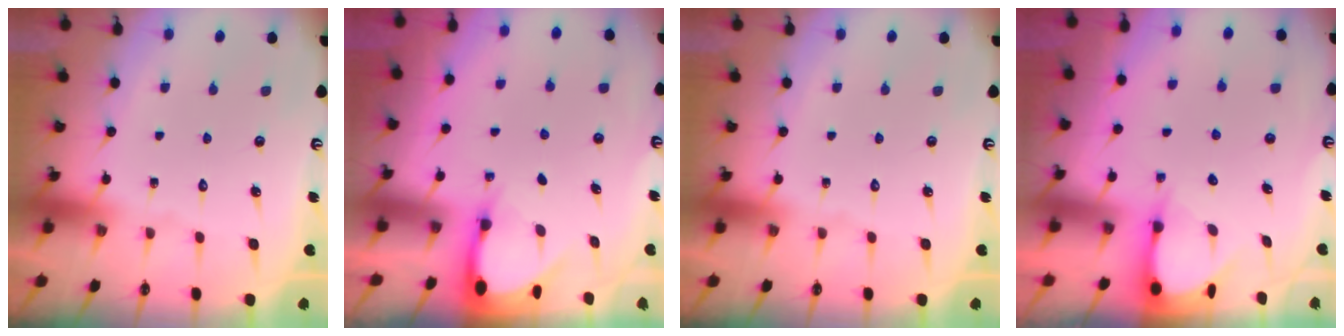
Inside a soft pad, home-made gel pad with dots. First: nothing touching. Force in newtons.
{"total": 3.4, "press": 3.4, "slide": 0.2}
{"total": 0.0}
{"total": 3.4, "press": 3.4, "slide": 0.3}